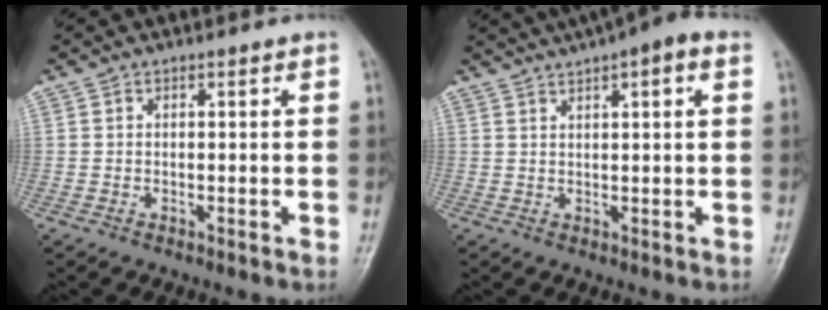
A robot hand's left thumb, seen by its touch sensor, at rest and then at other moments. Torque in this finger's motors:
{"motor_torque": [0.75, 0.24, 1.44, -1.33, 0.11]}